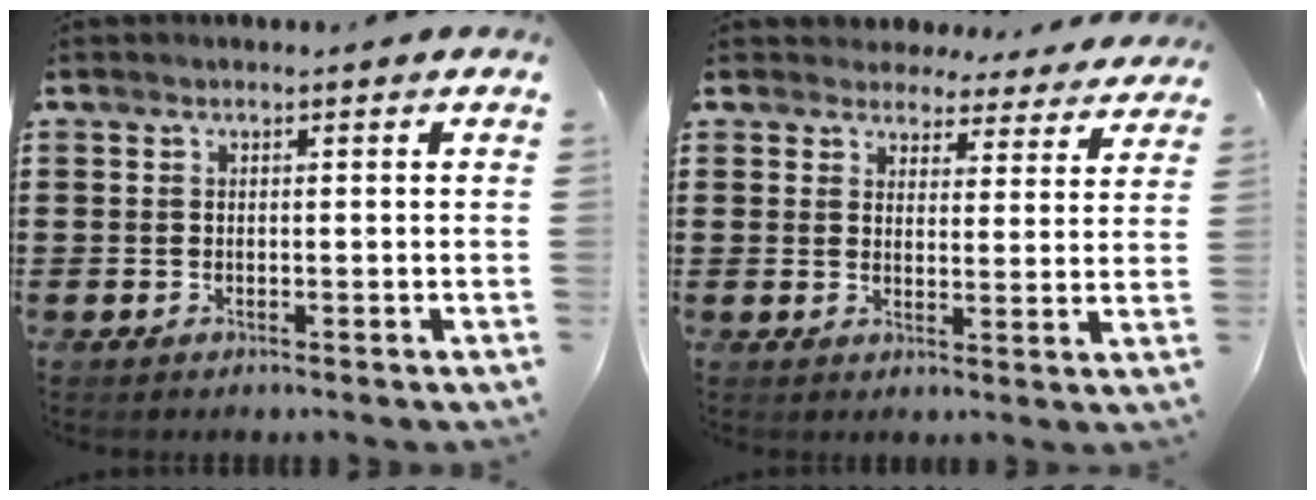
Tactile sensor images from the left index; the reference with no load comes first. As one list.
[{"total": 3.9, "force": [3.7, 1.1, 0.3], "torque": [-0.017, -0.018, 0.063]}]